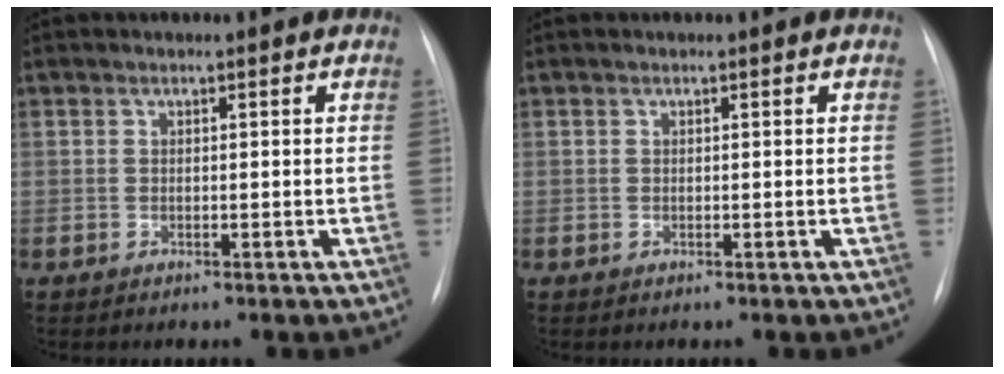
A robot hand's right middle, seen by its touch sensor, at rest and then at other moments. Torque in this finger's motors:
{"motor_torque": [0.00, 0.00, 0.00, 0.00]}